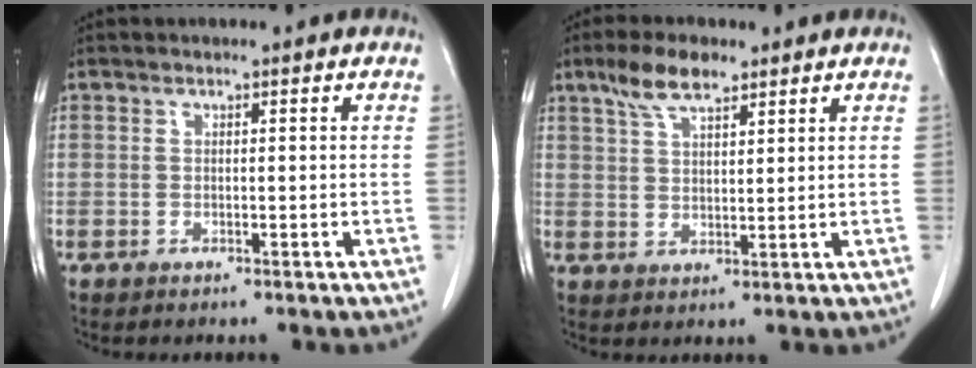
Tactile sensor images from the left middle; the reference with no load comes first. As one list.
[{"total": 6.0, "force": [4.3, 1.9, 3.8], "torque": [-0.079, 0.012, 0.083]}]